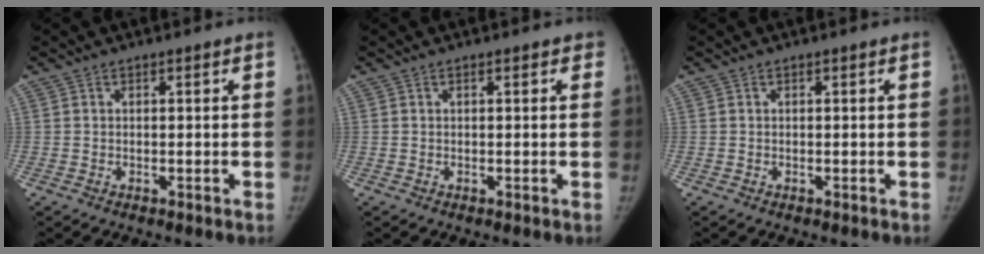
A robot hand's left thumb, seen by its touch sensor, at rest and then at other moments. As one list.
[{"total": 0.9, "force": [0.5, 0.4, 0.6], "torque": [0.002, 0.001, 0.000]}, {"total": 0.0}]